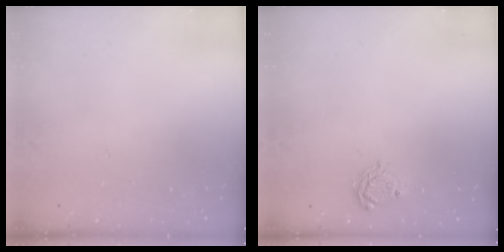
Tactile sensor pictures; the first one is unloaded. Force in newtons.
{"total": 5.6, "press": 5.6, "slide": 0.3}